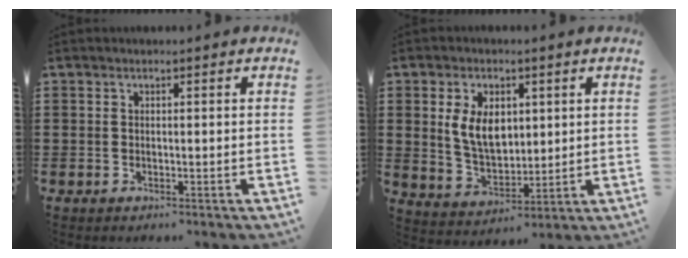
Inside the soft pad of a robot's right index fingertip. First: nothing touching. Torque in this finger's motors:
{"motor_torque": [0.43, 0.13, 0.54, 0.18]}